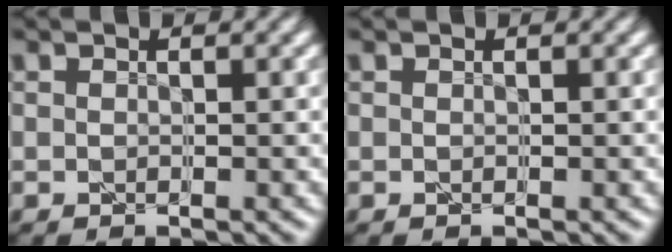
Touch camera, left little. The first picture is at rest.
{"total": 0.0}